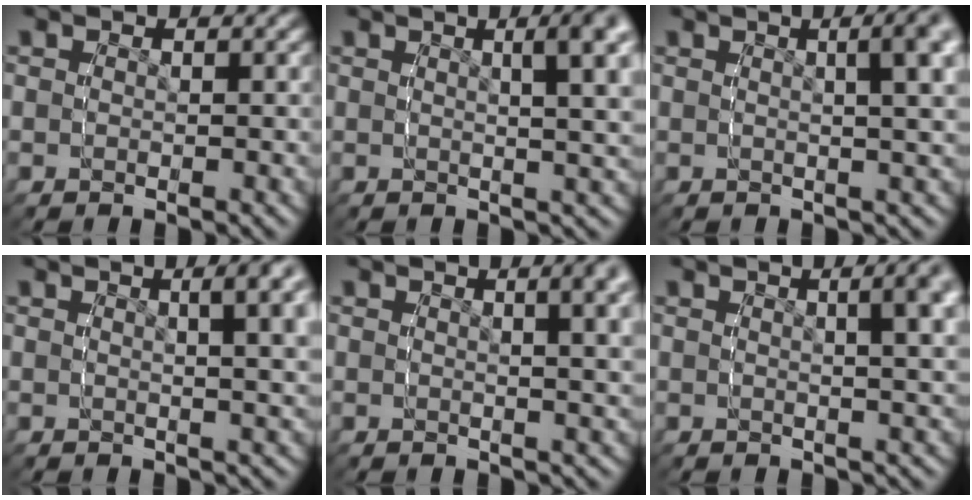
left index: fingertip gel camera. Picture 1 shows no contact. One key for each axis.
{"total": 1.7, "fx": 0.8, "fy": -0.8, "fz": 1.2, "tx": 0.011, "ty": 0.026, "tz": 0.011}
{"total": 1.7, "fx": 0.2, "fy": -0.6, "fz": 1.5, "tx": 0.000, "ty": 0.024, "tz": 0.004}
{"total": 1.3, "fx": 0.6, "fy": -1.0, "fz": 0.6, "tx": 0.010, "ty": 0.020, "tz": 0.010}
{"total": 1.4, "fx": 0.7, "fy": -1.2, "fz": 0.1, "tx": 0.012, "ty": 0.020, "tz": 0.010}
{"total": 1.2, "fx": 0.3, "fy": -0.9, "fz": 0.9, "tx": 0.005, "ty": 0.021, "tz": 0.005}